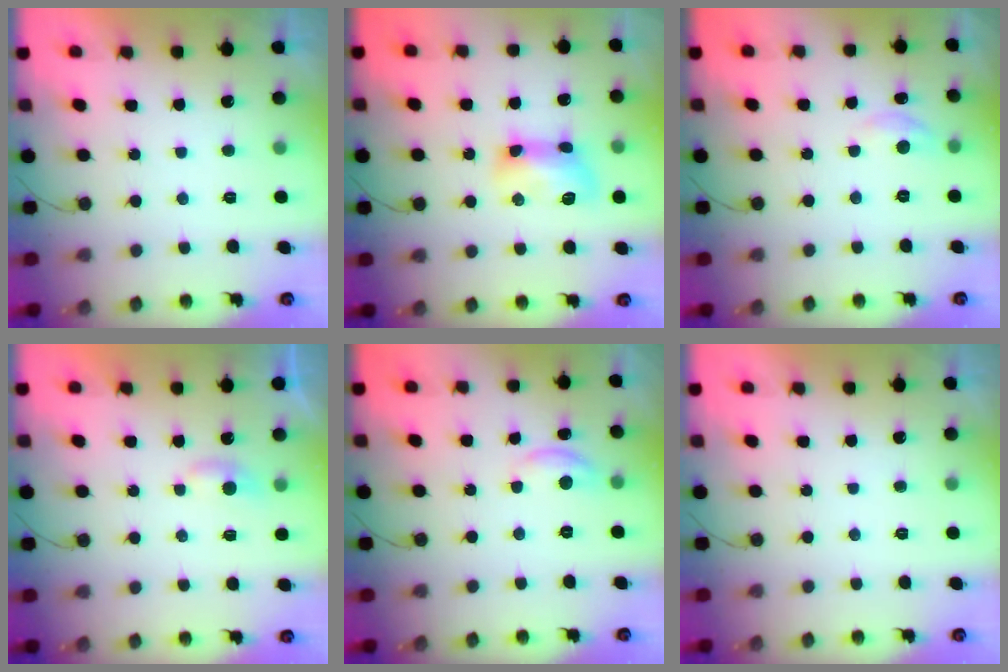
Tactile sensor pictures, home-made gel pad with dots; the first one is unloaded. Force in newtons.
{"total": 9.6, "press": 9.6, "slide": 1.1}
{"total": 3.9, "press": 3.9, "slide": 0.6}
{"total": 3.5, "press": 3.5, "slide": 0.3}
{"total": 5.6, "press": 5.6, "slide": 0.4}
{"total": 0.0}